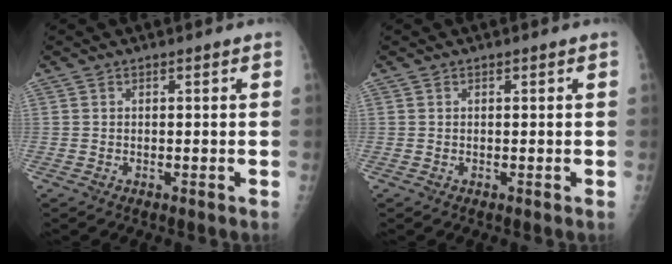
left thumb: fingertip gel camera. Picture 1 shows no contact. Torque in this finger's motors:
{"motor_torque": [-0.16, -0.06, -0.14, -0.07, 0.00]}